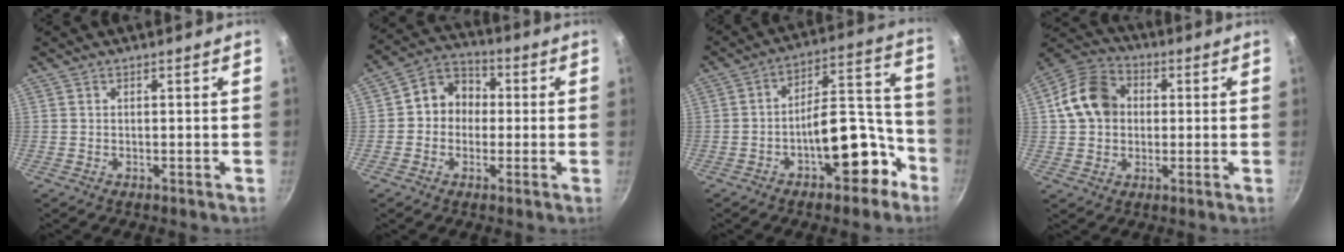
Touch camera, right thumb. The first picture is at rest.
{"total": 8.6, "force": [0.0, 7.5, 4.2], "torque": [-0.025, 0.025, -0.020]}
{"total": 14.8, "force": [-6.8, 7.1, 11.0], "torque": [-0.096, 0.095, -0.091]}
{"total": 11.8, "force": [1.3, 9.5, 6.9], "torque": [-0.098, 0.019, 0.006]}